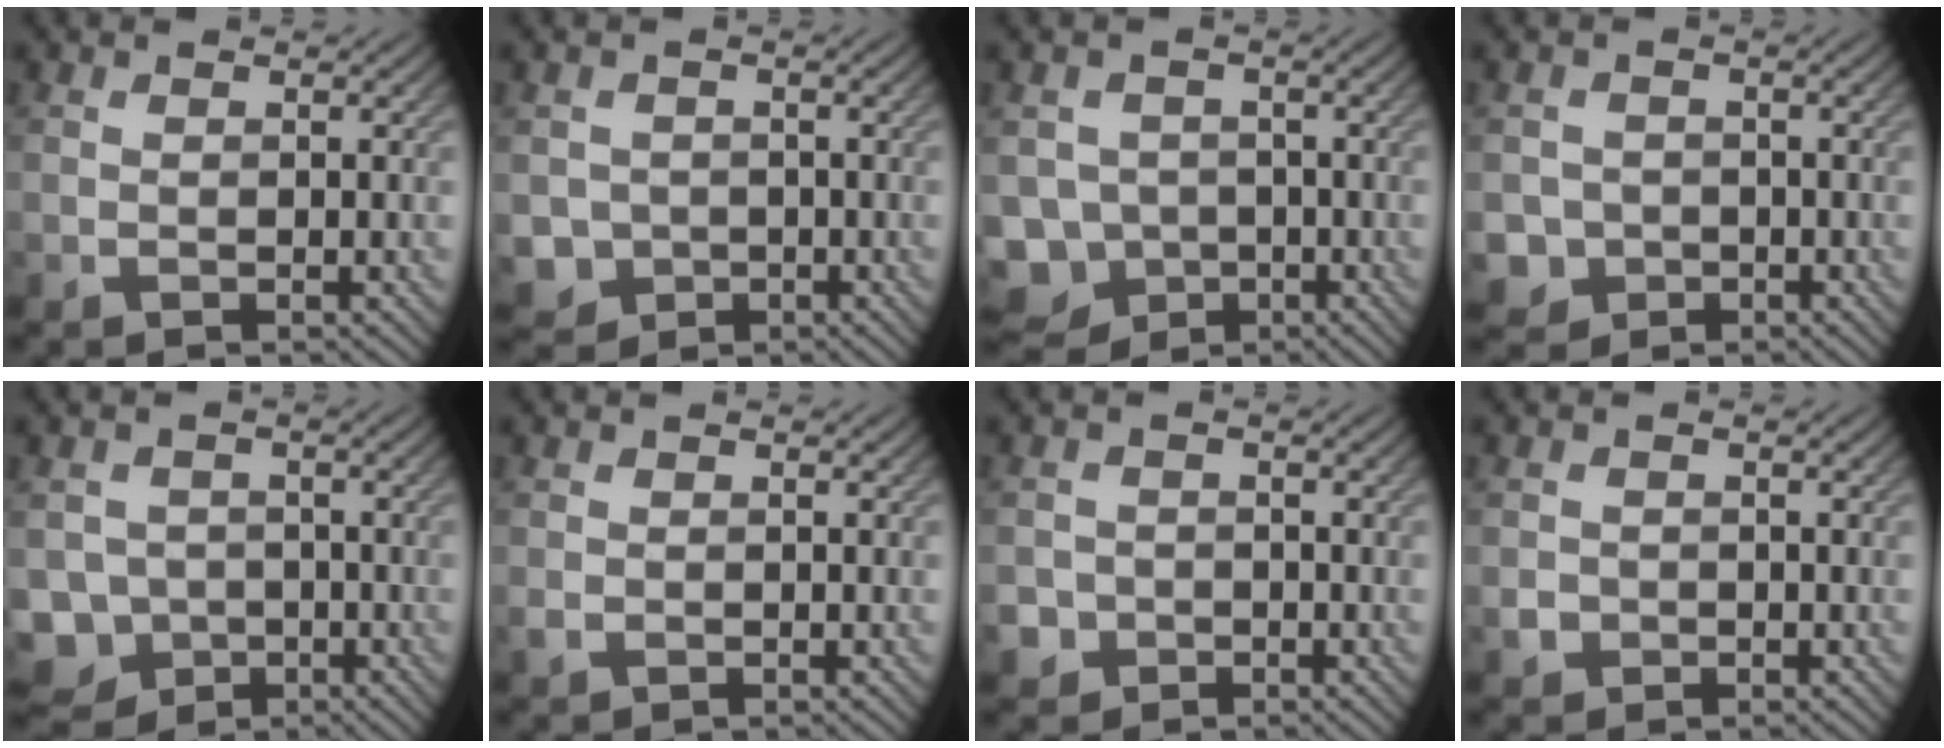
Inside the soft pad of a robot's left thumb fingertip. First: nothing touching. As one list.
[{"total": 3.1, "force": [-0.8, 2.9, 0.6], "torque": [-0.023, -0.015, -0.019]}, {"total": 7.9, "force": [-3.6, 6.7, 2.3], "torque": [-0.066, -0.026, -0.073]}, {"total": 3.0, "force": [-1.1, 2.7, 0.4], "torque": [-0.009, -0.009, -0.027]}, {"total": 6.8, "force": [-3.0, 5.8, 1.9], "torque": [-0.051, -0.022, -0.064]}, {"total": 0.8, "force": [-0.2, 0.7, 0.4], "torque": [-0.012, -0.005, -0.002]}, {"total": 2.6, "force": [-1.3, 2.3, 0.4], "torque": [-0.007, -0.003, -0.028]}, {"total": 1.5, "force": [-0.6, 1.4, 0.4], "torque": [-0.005, -0.006, -0.014]}]